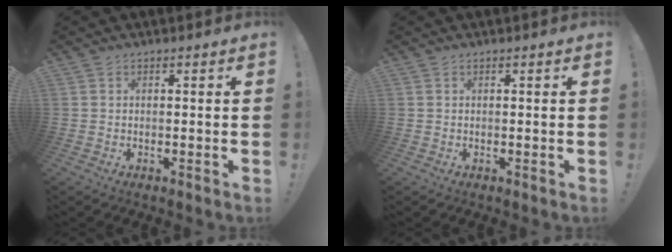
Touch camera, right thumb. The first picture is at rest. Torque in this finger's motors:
{"motor_torque": [-0.05, 0.03, 0.09, 0.02, 0.06]}